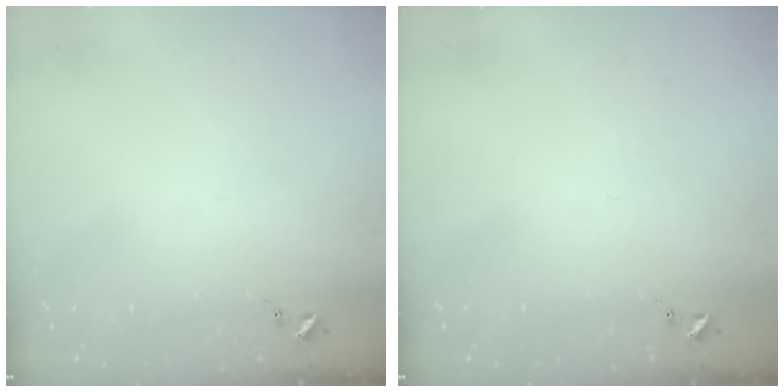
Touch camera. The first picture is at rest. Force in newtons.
{"total": 0.0}